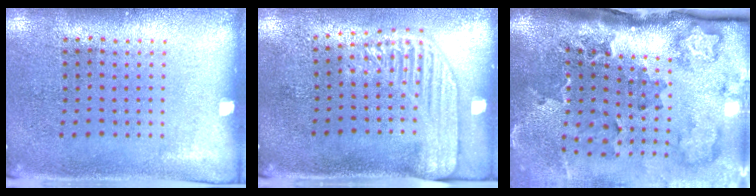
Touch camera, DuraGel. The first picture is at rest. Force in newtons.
{"total": 2.2, "press": 1.9, "slide": 1.2}
{"total": 3.7, "press": 2.4, "slide": 2.8}